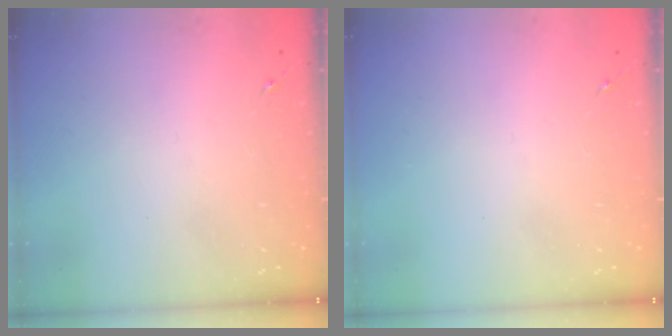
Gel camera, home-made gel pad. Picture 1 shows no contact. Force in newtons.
{"total": 0.0}